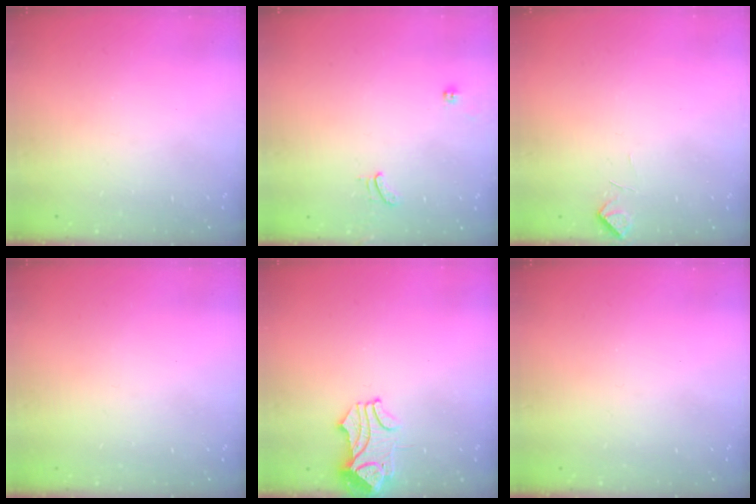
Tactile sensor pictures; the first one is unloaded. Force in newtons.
{"total": 1.5, "press": 1.2, "slide": 1.0}
{"total": 2.2, "press": 2.0, "slide": 0.9}
{"total": 0.0}
{"total": 1.7, "press": 1.2, "slide": 1.1}
{"total": 0.0}